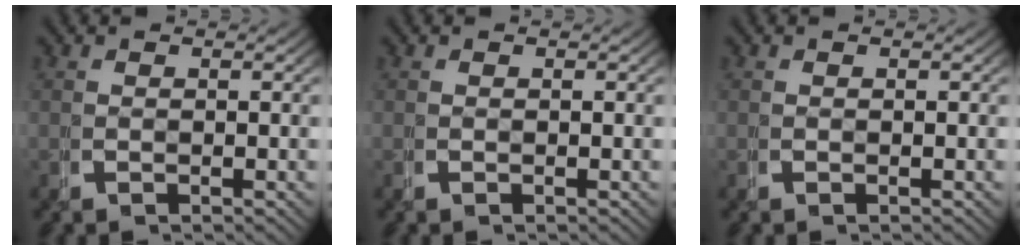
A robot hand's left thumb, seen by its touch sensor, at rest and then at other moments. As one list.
[{"total": 0.0}, {"total": 0.0}]